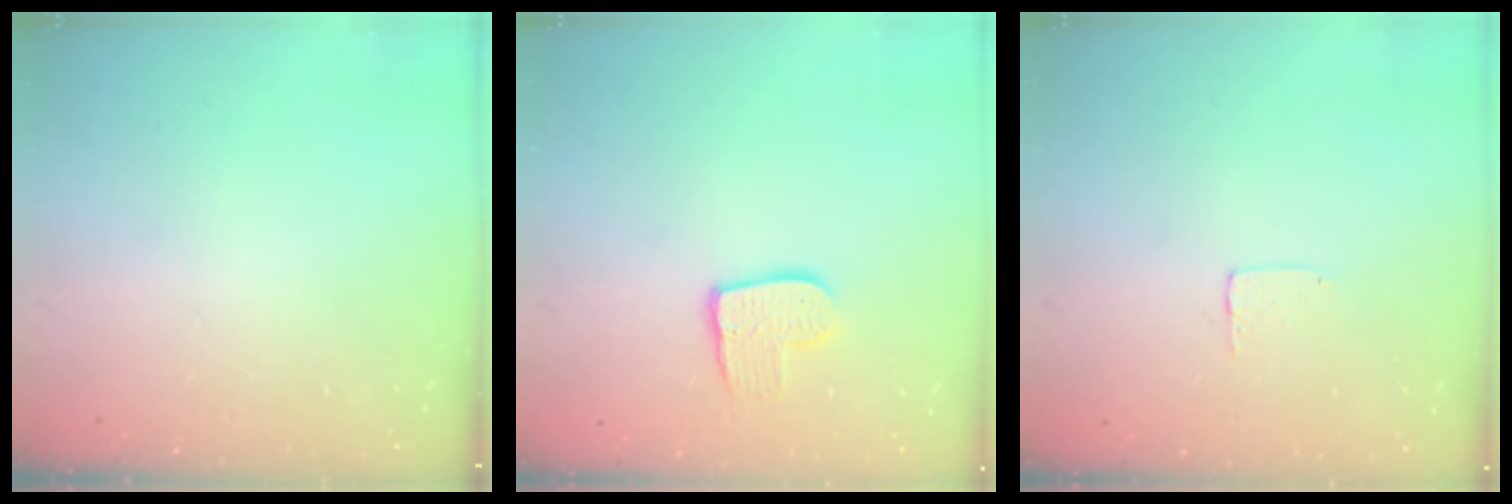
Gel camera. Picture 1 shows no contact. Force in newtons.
{"total": 9.8, "press": 9.8, "slide": 0.7}
{"total": 3.5, "press": 3.5, "slide": 0.2}